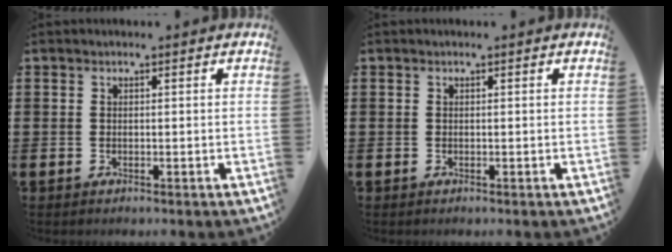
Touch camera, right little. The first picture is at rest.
{"total": 0.0}